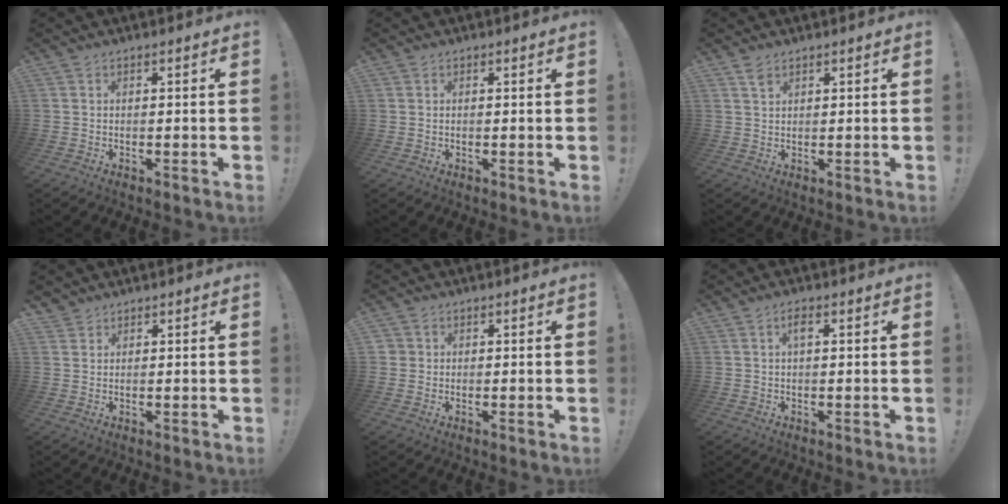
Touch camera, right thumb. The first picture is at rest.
{"total": 1.3, "force": [0.4, 1.2, -0.1], "torque": [0.006, -0.001, 0.006]}
{"total": 2.3, "force": [1.6, 1.0, 1.3], "torque": [-0.017, -0.006, 0.027]}
{"total": 2.1, "force": [1.8, 1.1, 0.0], "torque": [0.000, -0.009, 0.035]}
{"total": 2.1, "force": [0.5, 2.0, 0.3], "torque": [-0.001, -0.002, 0.009]}
{"total": 3.1, "force": [0.7, 1.0, 2.8], "torque": [-0.057, 0.009, 0.009]}